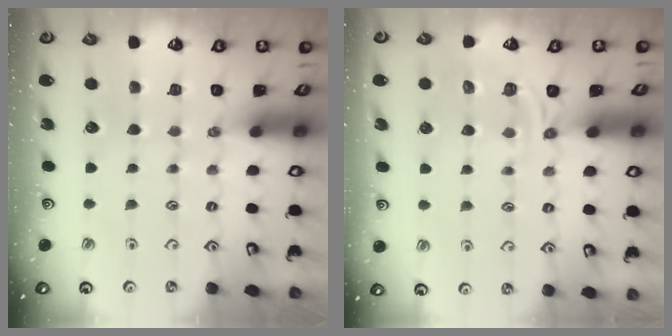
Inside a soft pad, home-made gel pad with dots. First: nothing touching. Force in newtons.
{"total": 4.5, "press": 4.1, "slide": 2.0}